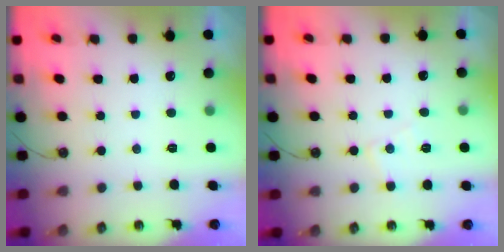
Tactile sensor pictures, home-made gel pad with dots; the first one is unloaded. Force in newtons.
{"total": 5.2, "press": 5.1, "slide": 0.7}